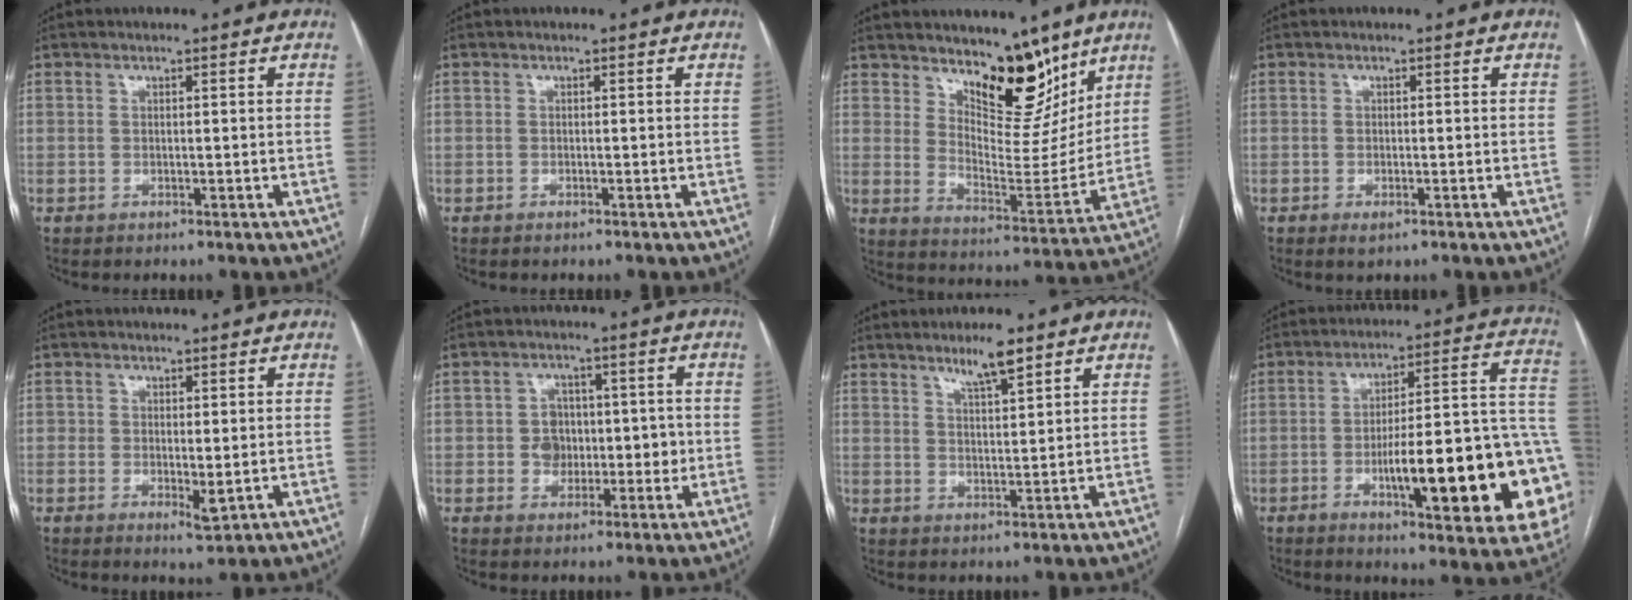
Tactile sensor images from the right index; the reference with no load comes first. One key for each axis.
{"total": 0.0}
{"total": 12.8, "fx": 9.4, "fy": 4.8, "fz": 7.2, "tx": -0.094, "ty": -0.019, "tz": 0.159}
{"total": 1.3, "fx": -0.7, "fy": 0.4, "fz": 1.0, "tx": -0.012, "ty": -0.002, "tz": -0.007}
{"total": 2.8, "fx": -0.3, "fy": 1.2, "fz": 2.5, "tx": -0.034, "ty": -0.008, "tz": 0.000}
{"total": 5.6, "fx": -0.3, "fy": 4.8, "fz": 2.8, "tx": -0.027, "ty": 0.019, "tz": 0.001}
{"total": 5.1, "fx": 3.7, "fy": 0.5, "fz": 3.5, "tx": -0.059, "ty": -0.004, "tz": 0.065}
{"total": 25.8, "fx": -6.6, "fy": 4.3, "fz": 24.6, "tx": -0.250, "ty": 0.012, "tz": -0.082}